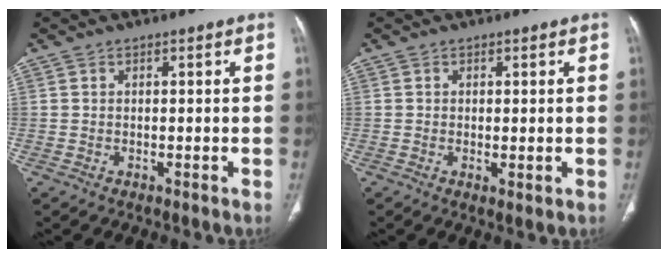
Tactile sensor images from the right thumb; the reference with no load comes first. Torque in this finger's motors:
{"motor_torque": [-0.10, 0.09, -0.44, 0.22, -0.02]}